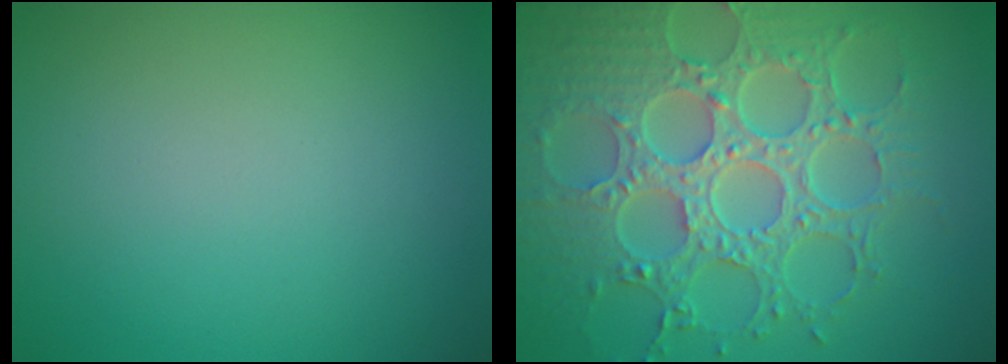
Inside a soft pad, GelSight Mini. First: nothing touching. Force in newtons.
{"total": 8.7, "press": 6.5, "slide": 5.8}